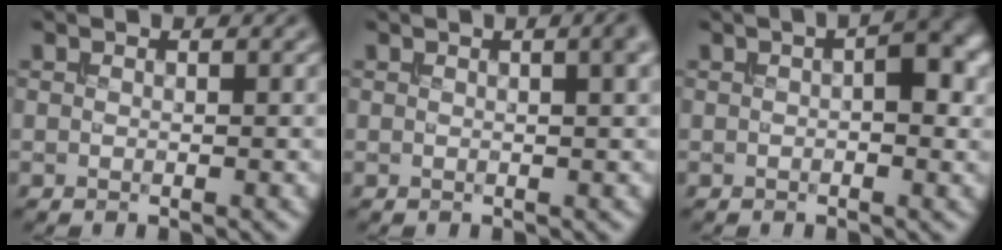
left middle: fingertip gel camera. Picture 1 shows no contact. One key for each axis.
{"total": 2.9, "fx": 1.1, "fy": 1.0, "fz": 2.5, "tx": -0.014, "ty": 0.010, "tz": 0.007}
{"total": 3.3, "fx": 0.4, "fy": 1.4, "fz": 3.0, "tx": -0.043, "ty": 0.007, "tz": 0.003}